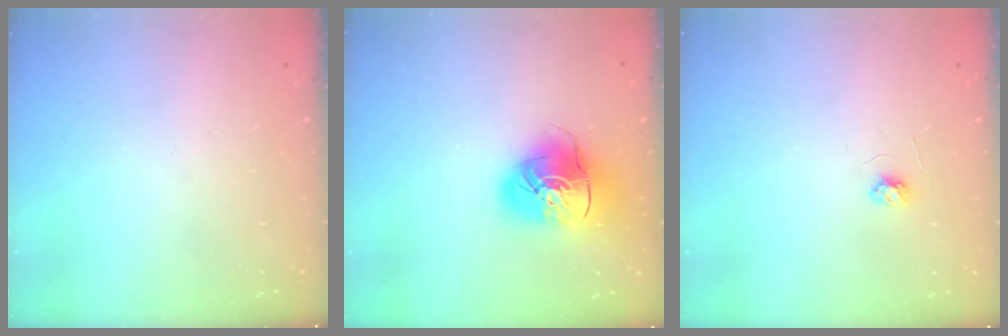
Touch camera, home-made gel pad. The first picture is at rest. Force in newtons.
{"total": 13.4, "press": 13.3, "slide": 2.0}
{"total": 3.1, "press": 3.1, "slide": 0.3}